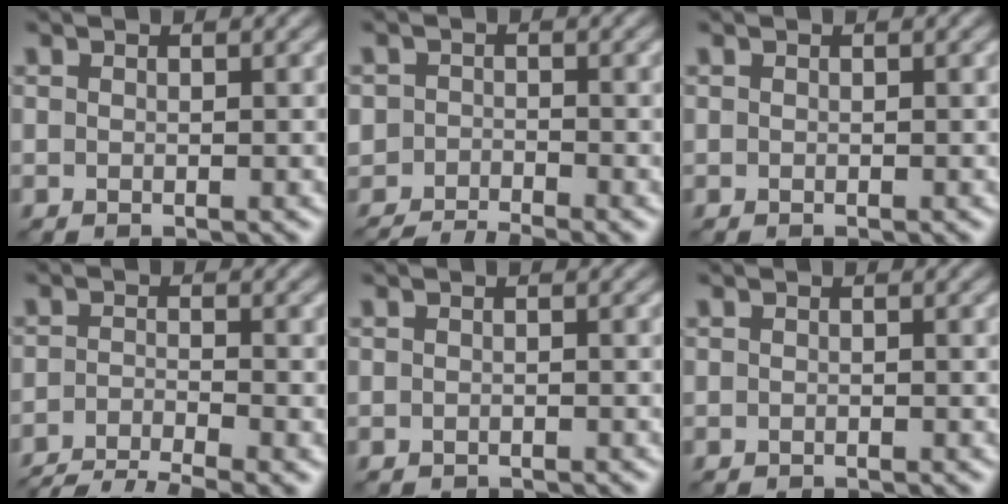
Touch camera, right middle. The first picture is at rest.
{"total": 5.0, "force": [-4.7, 0.9, 1.7], "torque": [-0.029, -0.013, -0.086]}
{"total": 0.0}
{"total": 5.5, "force": [-4.5, 1.0, 2.9], "torque": [-0.051, -0.013, -0.085]}
{"total": 1.1, "force": [-1.1, 0.0, -0.1], "torque": [0.006, -0.006, -0.018]}
{"total": 0.8, "force": [-0.8, -0.1, -0.1], "torque": [0.004, -0.005, -0.014]}